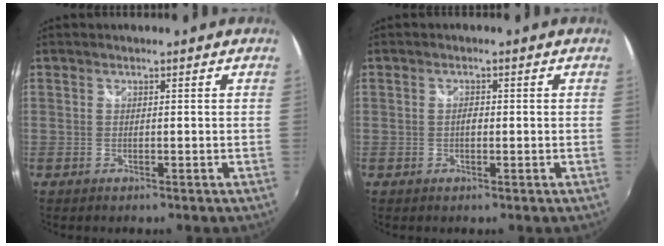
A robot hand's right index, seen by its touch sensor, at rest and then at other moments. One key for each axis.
{"total": 1.2, "fx": -0.1, "fy": 0.8, "fz": 0.9, "tx": -0.015, "ty": 0.004, "tz": -0.004}